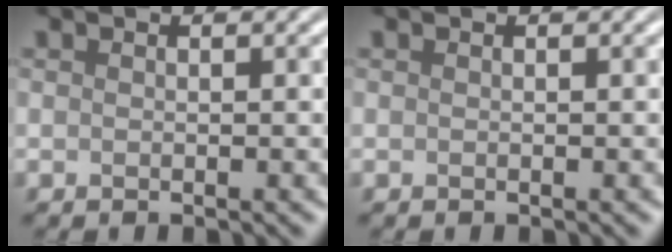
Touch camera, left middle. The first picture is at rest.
{"total": 0.0}